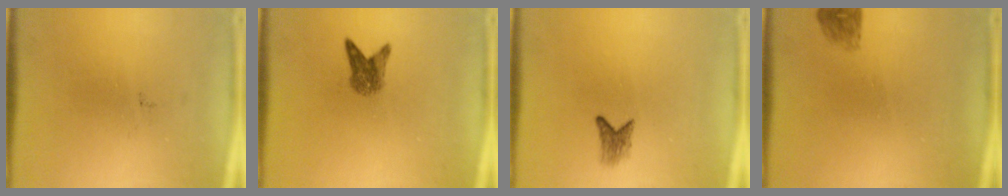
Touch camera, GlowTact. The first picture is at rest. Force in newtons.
{"total": 2.9}
{"total": 1.8}
{"total": 1.7}